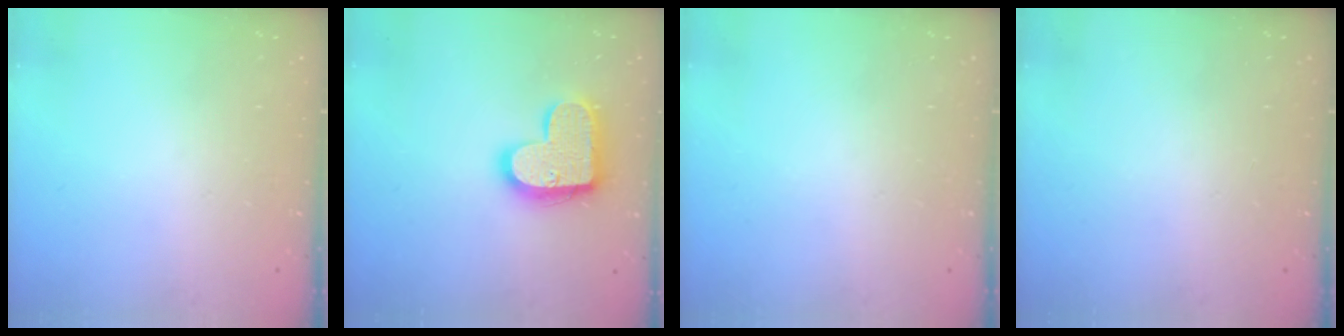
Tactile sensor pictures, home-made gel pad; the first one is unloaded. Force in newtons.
{"total": 17.1, "press": 17.1, "slide": 1.0}
{"total": 0.0}
{"total": 0.0}